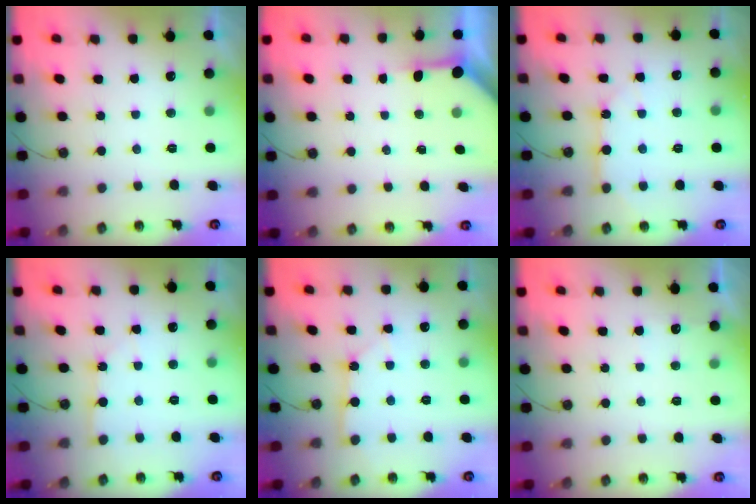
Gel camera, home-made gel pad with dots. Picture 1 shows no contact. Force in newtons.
{"total": 3.2, "press": 3.2, "slide": 0.4}
{"total": 7.7, "press": 7.7, "slide": 0.3}
{"total": 3.2, "press": 3.1, "slide": 0.5}
{"total": 3.5, "press": 3.5, "slide": 0.3}
{"total": 3.6, "press": 3.6, "slide": 0.5}